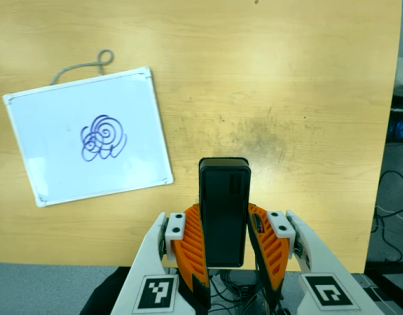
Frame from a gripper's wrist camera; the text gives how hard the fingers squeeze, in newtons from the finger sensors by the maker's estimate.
{"total": 4.7, "left": 3.4, "right": 6.1}